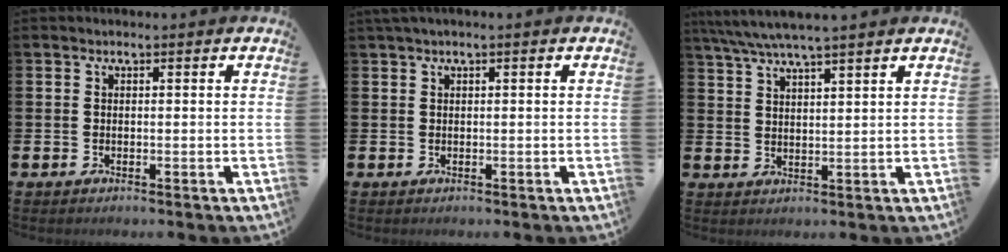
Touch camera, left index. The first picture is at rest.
{"total": 0.7, "force": [0.3, 0.0, 0.7], "torque": [-0.020, 0.004, 0.006]}
{"total": 5.0, "force": [4.6, -0.2, 2.0], "torque": [-0.059, -0.013, 0.083]}